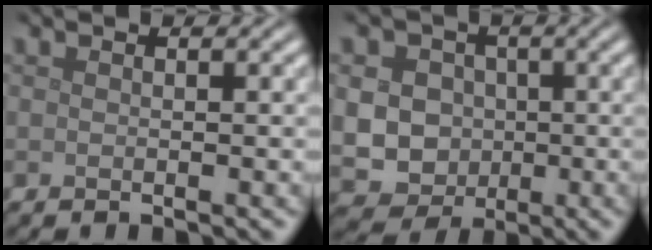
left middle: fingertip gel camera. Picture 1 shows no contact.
{"total": 9.0, "force": [0.1, 8.2, 3.5], "torque": [-0.071, 0.018, -0.025]}